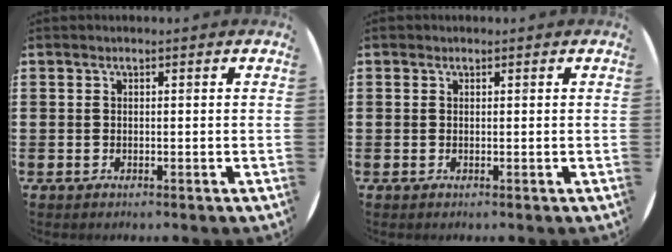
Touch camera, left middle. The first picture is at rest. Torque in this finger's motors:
{"motor_torque": [0.17, -0.13, -0.03, 0.02]}